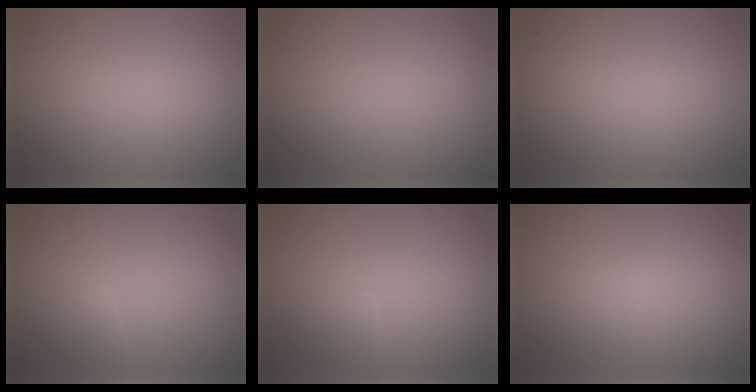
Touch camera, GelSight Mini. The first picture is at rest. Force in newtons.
{"total": 0.0}
{"total": 0.0}
{"total": 1.3, "press": 1.3, "slide": 0.1}
{"total": 1.2, "press": 1.2, "slide": 0.0}
{"total": 1.1, "press": 1.1, "slide": 0.0}